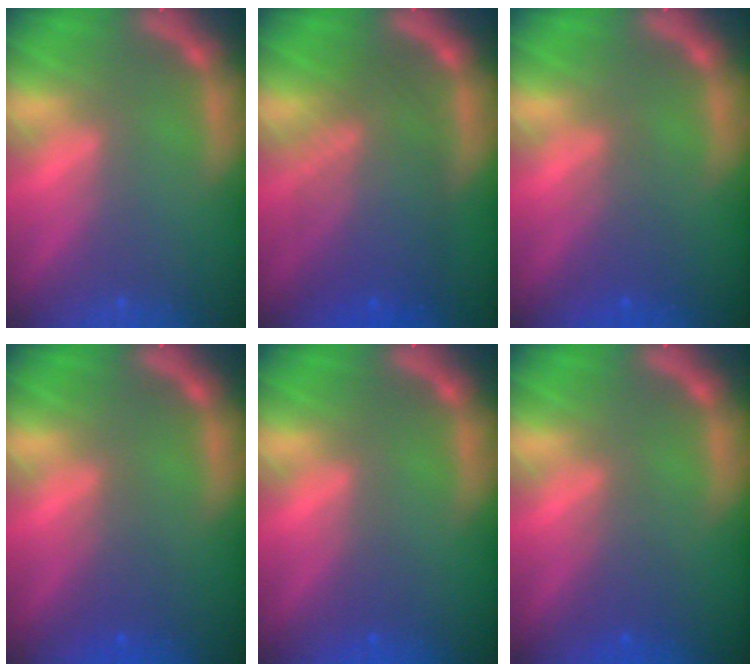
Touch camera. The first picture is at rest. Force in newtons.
{"total": 8.0}
{"total": 2.5}
{"total": 2.0}
{"total": 1.0}
{"total": 1.9}